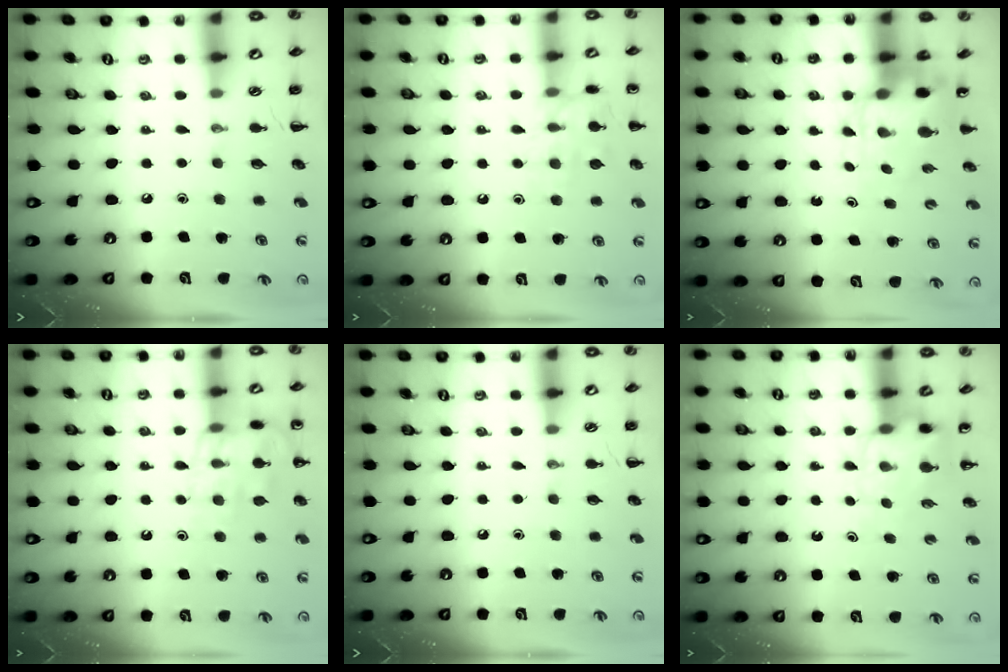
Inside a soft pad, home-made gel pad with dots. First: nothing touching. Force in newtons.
{"total": 11.6, "press": 11.6, "slide": 0.4}
{"total": 5.6, "press": 5.4, "slide": 1.4}
{"total": 13.1, "press": 13.0, "slide": 1.1}
{"total": 0.0}
{"total": 5.3, "press": 5.3, "slide": 0.3}